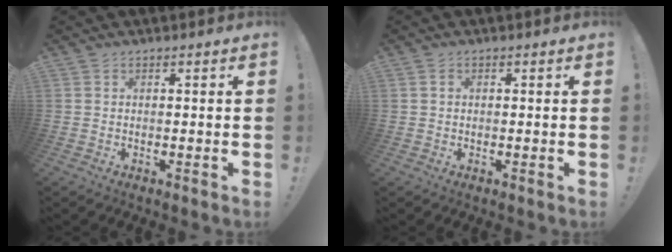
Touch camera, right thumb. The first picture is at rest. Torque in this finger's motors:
{"motor_torque": [0.34, 0.12, -0.13, -0.11, -0.05]}